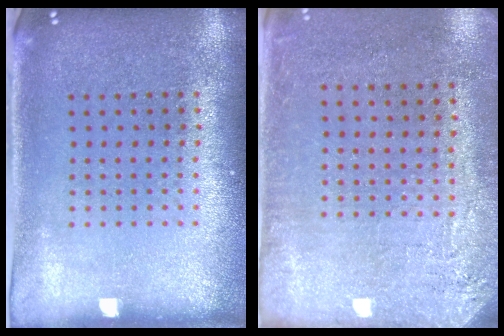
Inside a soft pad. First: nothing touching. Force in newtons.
{"total": 2.7, "press": 2.3, "slide": 1.4}